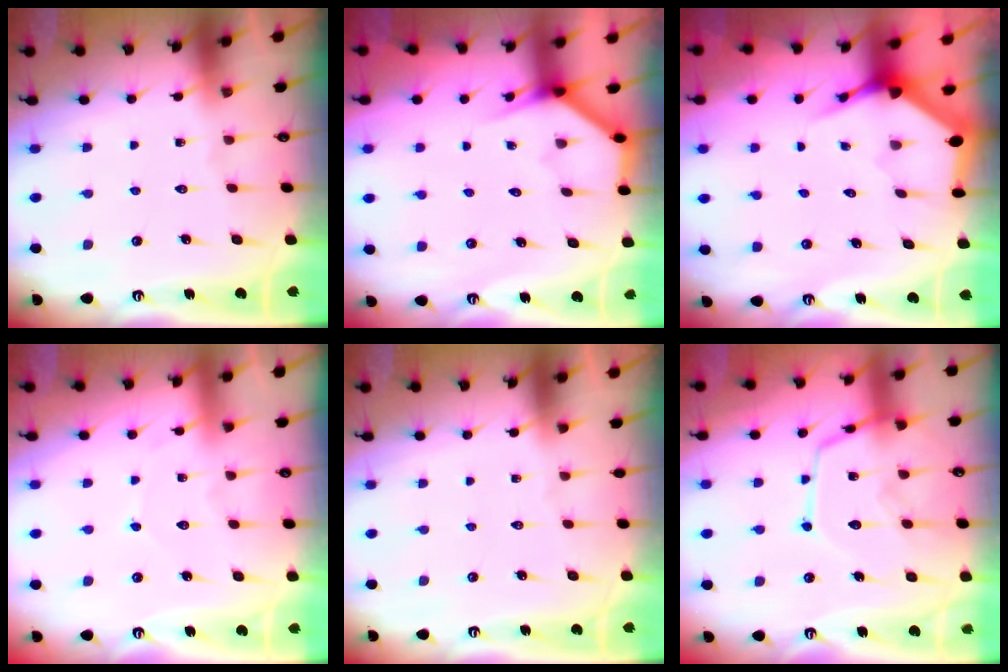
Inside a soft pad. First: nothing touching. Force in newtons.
{"total": 3.7, "press": 3.7, "slide": 0.3}
{"total": 3.7, "press": 3.7, "slide": 0.5}
{"total": 3.3, "press": 3.3, "slide": 0.2}
{"total": 0.0}
{"total": 15.6, "press": 15.6, "slide": 1.5}